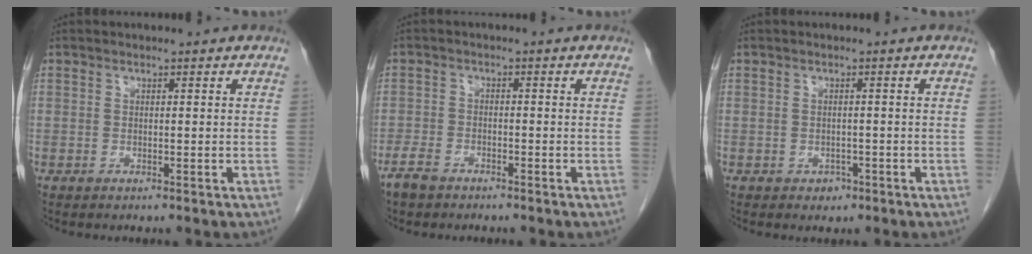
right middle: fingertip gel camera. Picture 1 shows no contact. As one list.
[{"total": 3.3, "force": [-2.7, 1.5, 1.3], "torque": [-0.033, -0.001, -0.047]}, {"total": 1.5, "force": [-0.8, 1.1, 0.5], "torque": [-0.007, 0.003, -0.007]}]